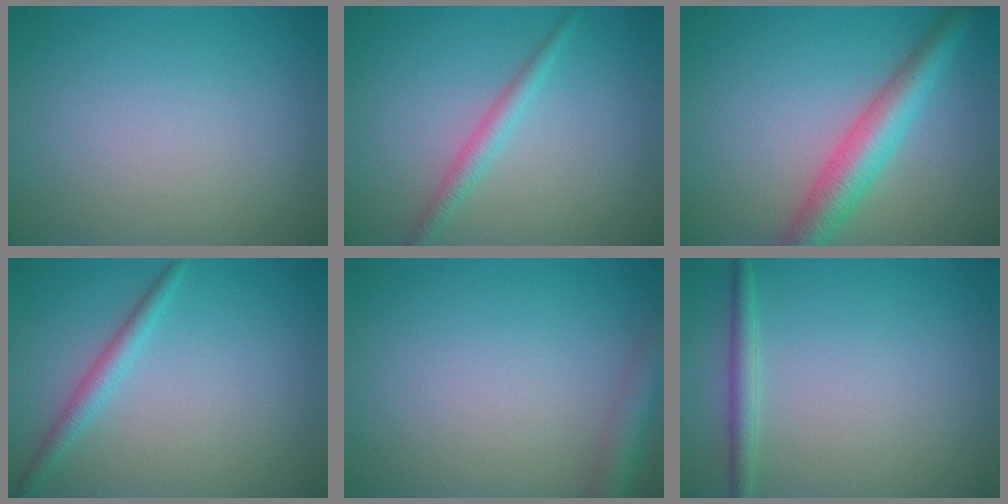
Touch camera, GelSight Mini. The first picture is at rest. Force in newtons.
{"total": 2.0, "press": 2.0, "slide": 0.1}
{"total": 5.1, "press": 5.0, "slide": 0.3}
{"total": 2.0, "press": 2.0, "slide": 0.1}
{"total": 2.9, "press": 2.9, "slide": 0.1}
{"total": 1.7, "press": 1.7, "slide": 0.0}